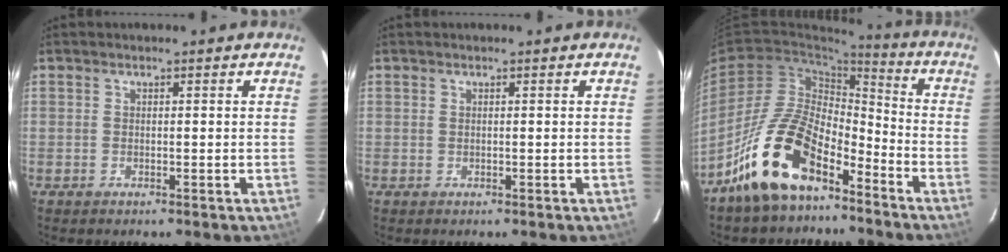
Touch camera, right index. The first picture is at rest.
{"total": 0.0}
{"total": 16.0, "force": [-10.8, 6.9, 9.6], "torque": [-0.177, 0.022, -0.195]}